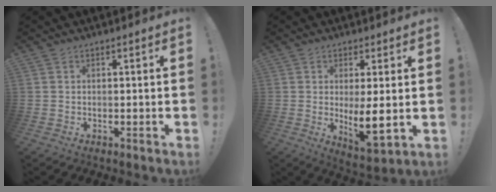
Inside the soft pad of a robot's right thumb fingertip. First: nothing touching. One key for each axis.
{"total": 8.6, "fx": 0.9, "fy": 2.7, "fz": 8.1, "tx": -0.113, "ty": -0.029, "tz": 0.018}